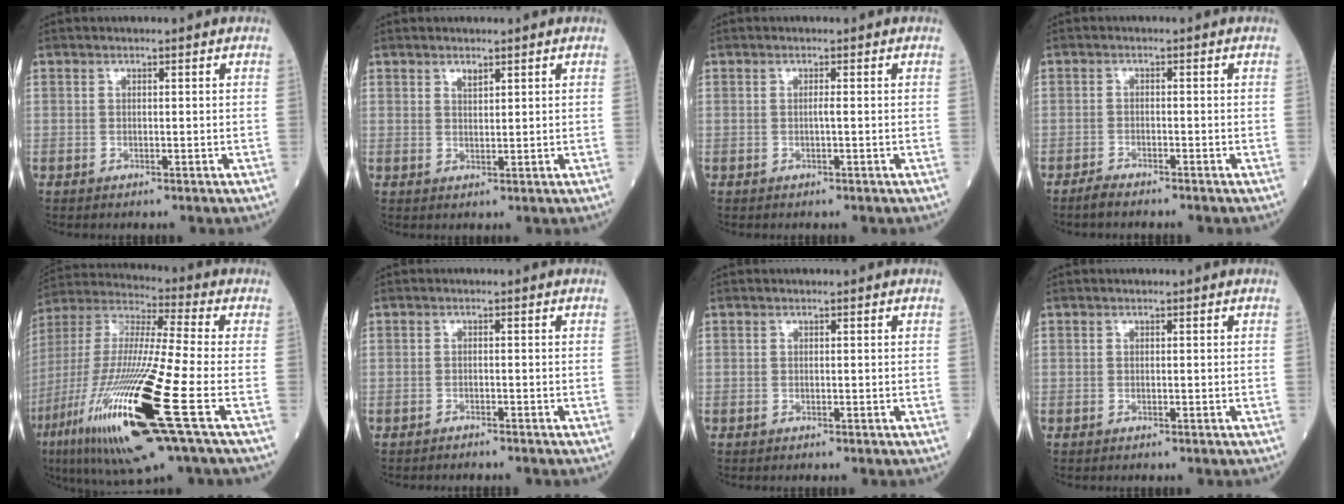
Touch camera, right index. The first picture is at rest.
{"total": 1.3, "force": [1.0, 0.4, 0.6], "torque": [-0.013, -0.004, 0.020]}
{"total": 0.6, "force": [-0.1, -0.2, 0.5], "torque": [-0.006, 0.001, -0.004]}
{"total": 2.1, "force": [-2.0, 0.1, 0.7], "torque": [-0.022, -0.004, -0.038]}
{"total": 25.0, "force": [-9.3, 1.7, 23.2], "torque": [-0.483, -0.053, -0.175]}
{"total": 2.1, "force": [-2.1, 0.0, 0.5], "torque": [-0.009, -0.001, -0.025]}
{"total": 0.0}
{"total": 0.0}